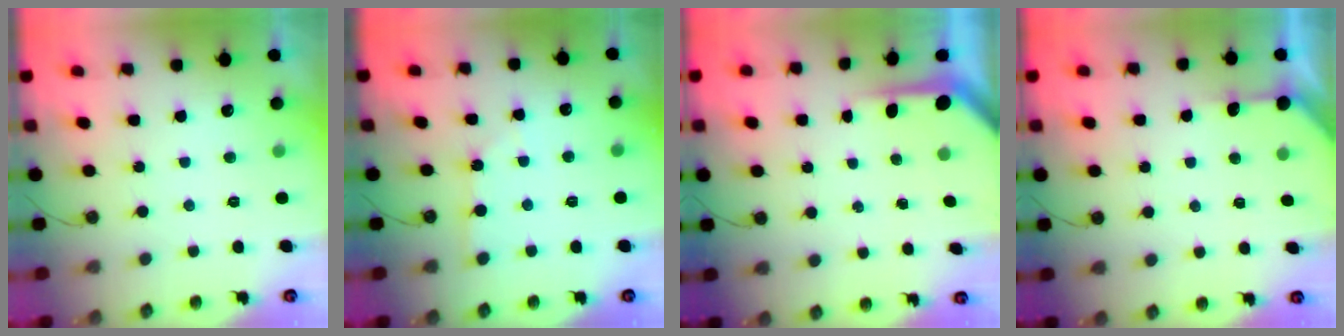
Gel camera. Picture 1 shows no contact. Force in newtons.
{"total": 2.2, "press": 2.2, "slide": 0.4}
{"total": 3.8, "press": 3.8, "slide": 0.4}
{"total": 3.5, "press": 3.5, "slide": 0.4}